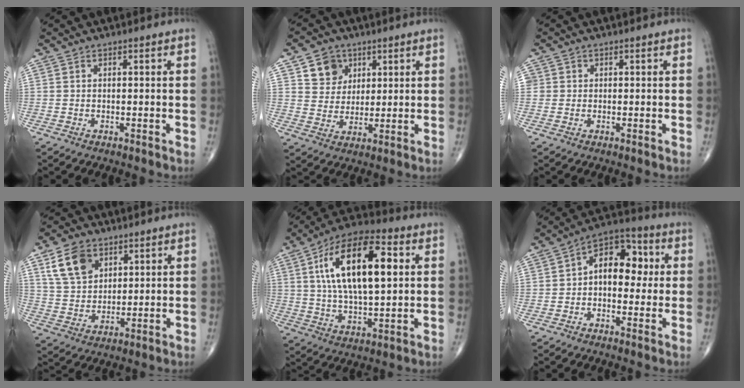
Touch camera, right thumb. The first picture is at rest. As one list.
[{"total": 7.1, "force": [3.5, 5.9, 2.0], "torque": [-0.005, -0.016, 0.062]}, {"total": 1.4, "force": [0.1, 1.4, 0.1], "torque": [0.009, 0.004, -0.001]}, {"total": 9.7, "force": [4.9, 6.6, 5.2], "torque": [-0.078, -0.018, 0.099]}, {"total": 20.4, "force": [4.9, 8.7, 17.8], "torque": [-0.302, 0.007, 0.078]}, {"total": 11.3, "force": [1.0, 7.3, 8.6], "torque": [-0.092, 0.033, 0.003]}]